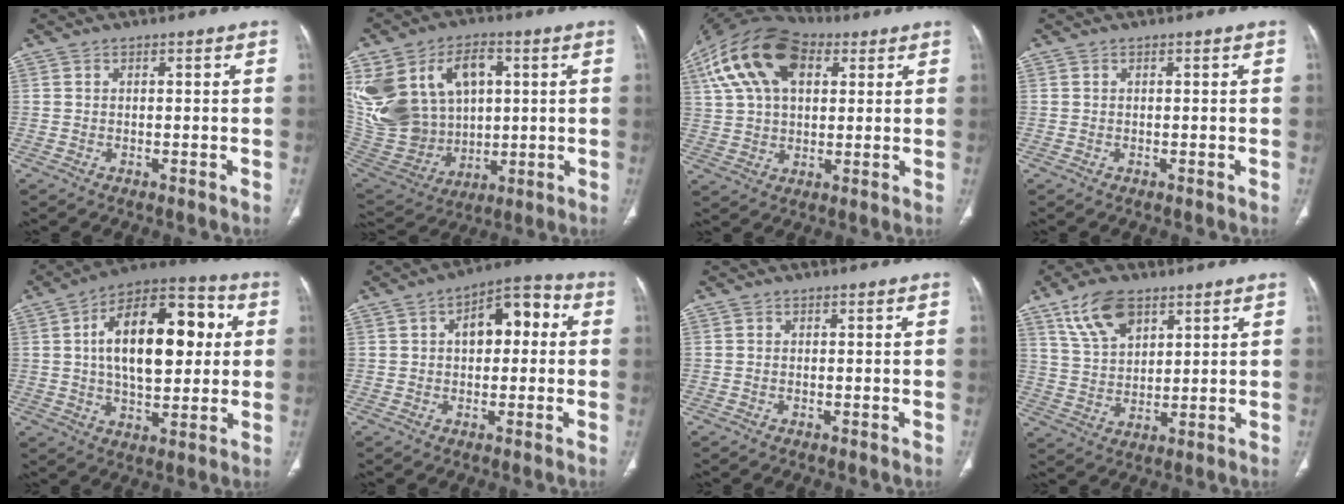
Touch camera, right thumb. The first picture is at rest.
{"total": 24.9, "force": [6.5, 18.2, 15.7], "torque": [-0.323, 0.017, 0.149]}
{"total": 18.8, "force": [7.2, 11.0, 13.4], "torque": [-0.252, 0.018, 0.124]}
{"total": 0.0}
{"total": 21.3, "force": [3.7, 11.1, 17.8], "torque": [-0.249, 0.020, 0.052]}
{"total": 10.2, "force": [1.8, 5.8, 8.2], "torque": [-0.092, 0.033, 0.017]}
{"total": 0.0}
{"total": 10.1, "force": [6.0, 5.4, 6.0], "torque": [-0.098, -0.022, 0.121]}